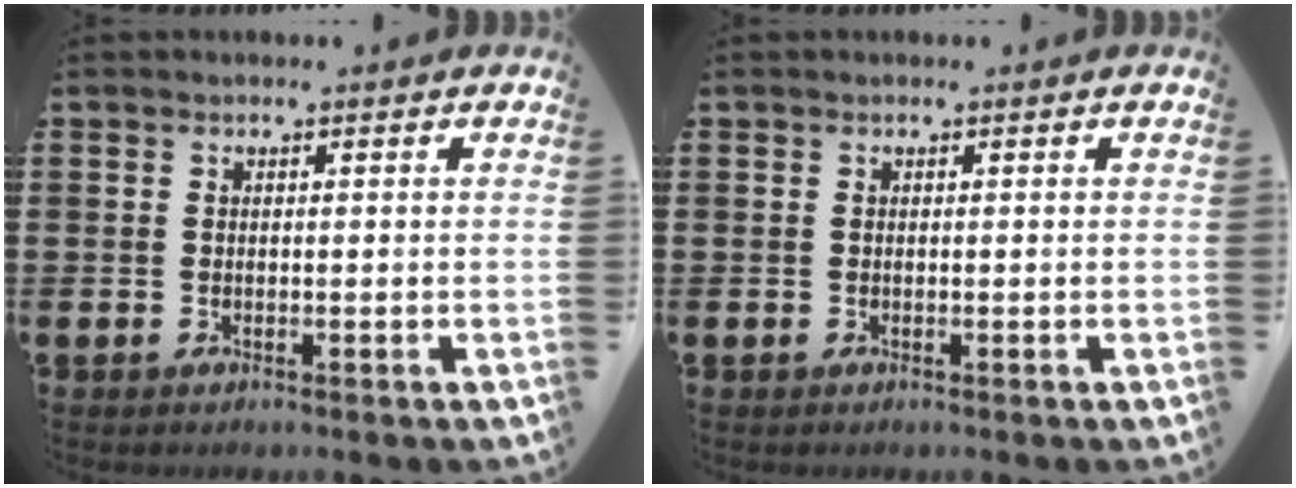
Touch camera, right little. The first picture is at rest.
{"total": 0.0}